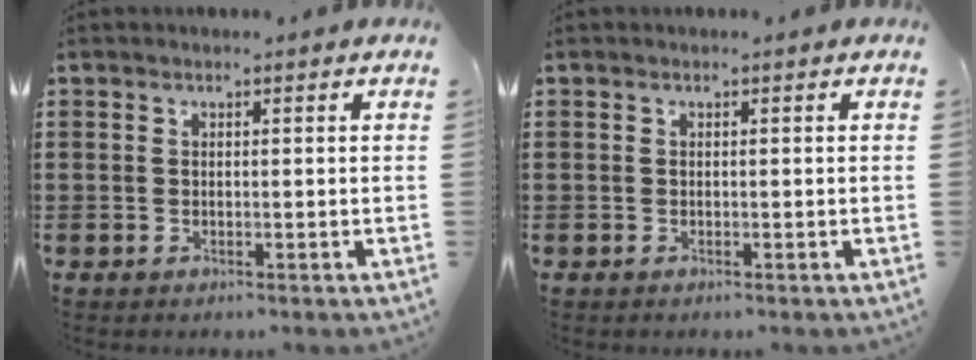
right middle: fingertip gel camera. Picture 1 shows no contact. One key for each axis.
{"total": 0.0}